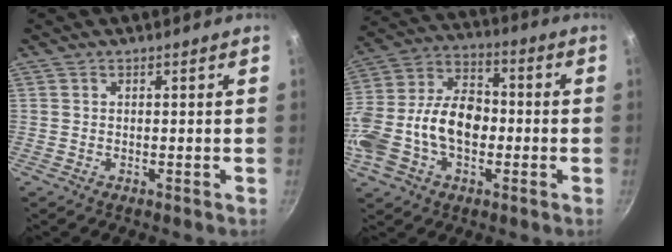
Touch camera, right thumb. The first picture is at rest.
{"total": 19.6, "force": [-3.0, 13.1, 14.4], "torque": [-0.254, 0.048, -0.064]}